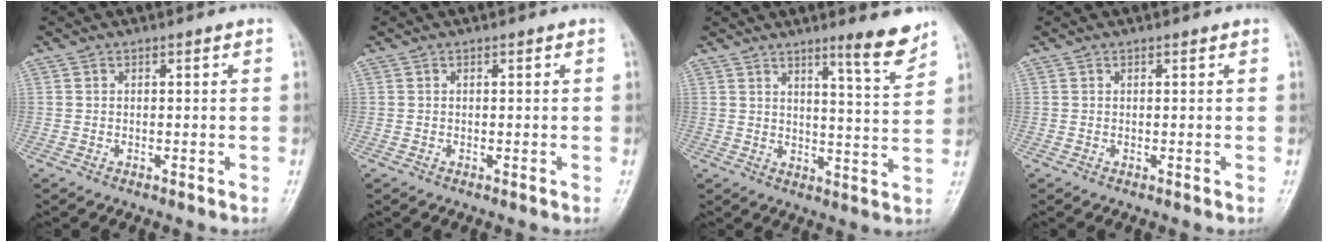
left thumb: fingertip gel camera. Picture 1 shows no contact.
{"total": 0.0}
{"total": 8.0, "force": [5.9, 0.5, 5.4], "torque": [-0.070, -0.050, 0.086]}
{"total": 0.0}